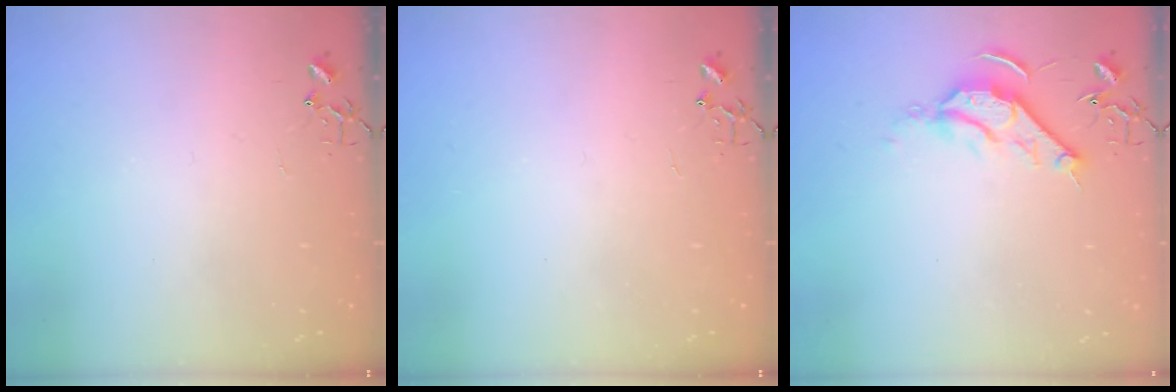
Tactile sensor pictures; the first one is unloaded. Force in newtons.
{"total": 0.0}
{"total": 9.8, "press": 9.7, "slide": 1.3}